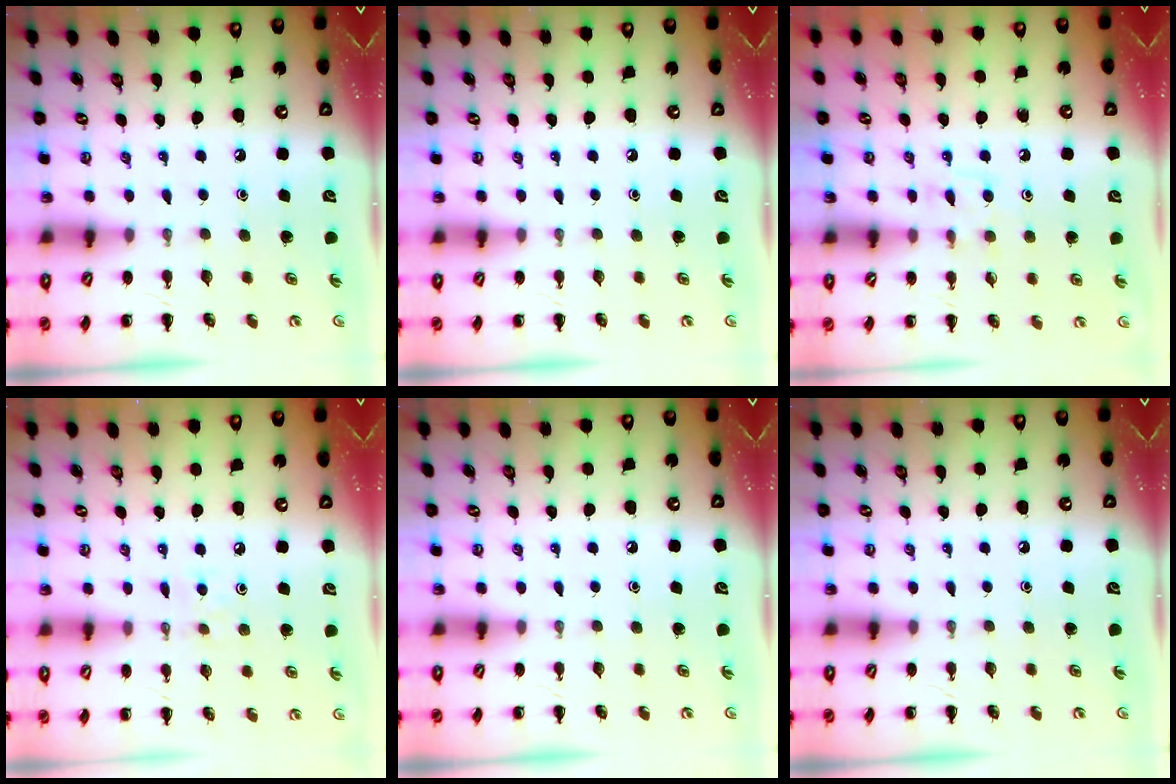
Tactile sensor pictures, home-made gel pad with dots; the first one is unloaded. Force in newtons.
{"total": 0.0}
{"total": 6.6, "press": 6.4, "slide": 1.8}
{"total": 4.3, "press": 4.0, "slide": 1.3}
{"total": 0.0}
{"total": 0.0}